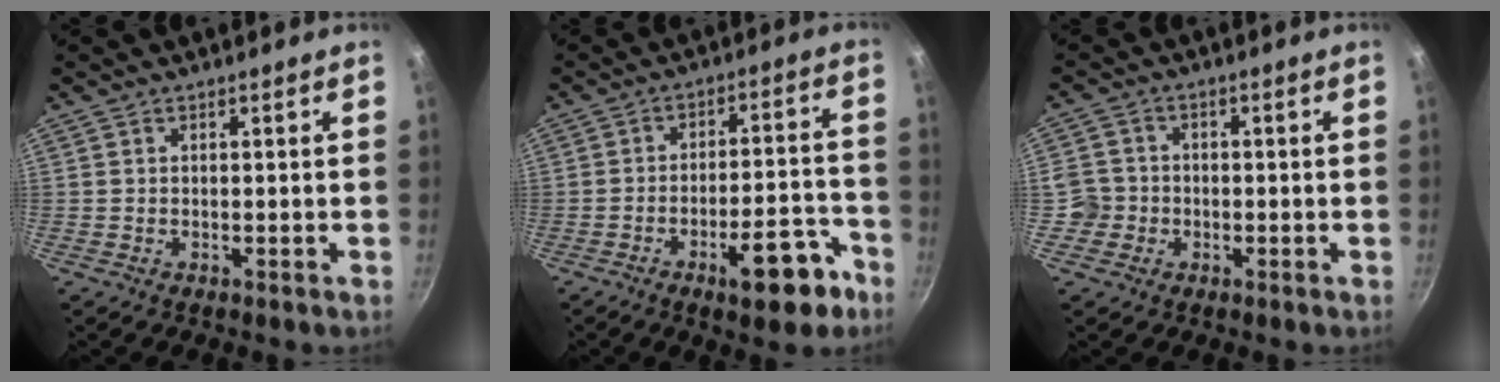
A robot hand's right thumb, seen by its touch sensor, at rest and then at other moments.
{"total": 12.4, "force": [-6.9, 4.4, 9.3], "torque": [-0.095, 0.056, -0.089]}
{"total": 4.6, "force": [-1.7, 4.1, 1.1], "torque": [-0.002, 0.021, -0.035]}